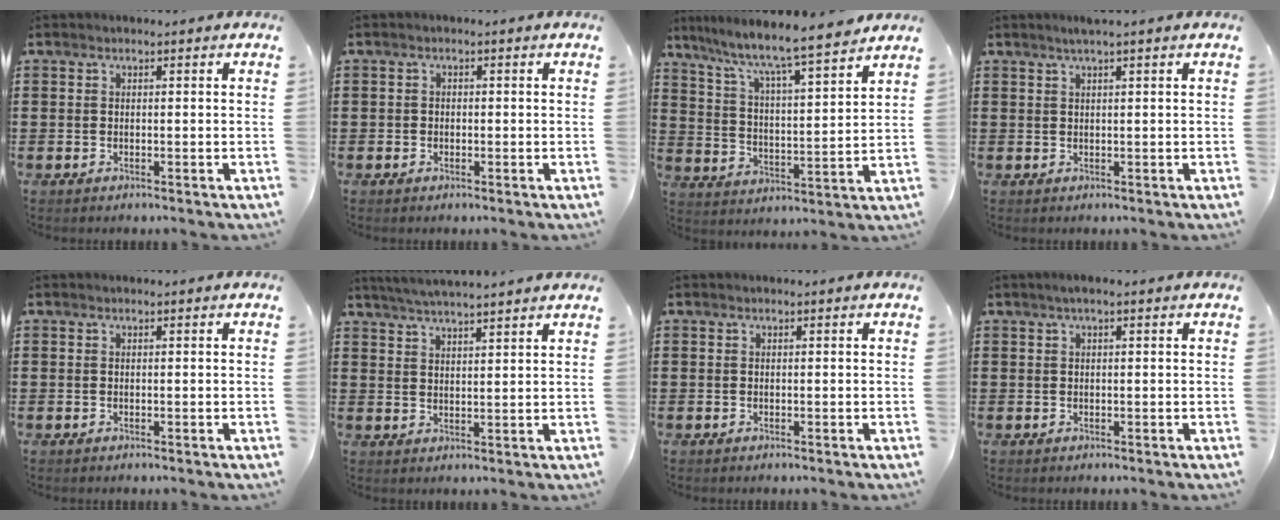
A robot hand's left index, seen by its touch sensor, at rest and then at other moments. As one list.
[{"total": 0.9, "force": [-0.4, 0.8, 0.2], "torque": [-0.007, 0.003, -0.009]}, {"total": 6.6, "force": [5.9, -0.1, 3.0], "torque": [-0.082, -0.046, 0.093]}, {"total": 1.5, "force": [1.0, -0.2, 1.2], "torque": [-0.022, 0.000, 0.017]}, {"total": 0.0}, {"total": 3.9, "force": [3.7, -0.6, 1.0], "torque": [-0.032, -0.011, 0.066]}, {"total": 0.0}, {"total": 1.2, "force": [0.4, 0.1, 1.1], "torque": [-0.021, 0.000, 0.007]}]